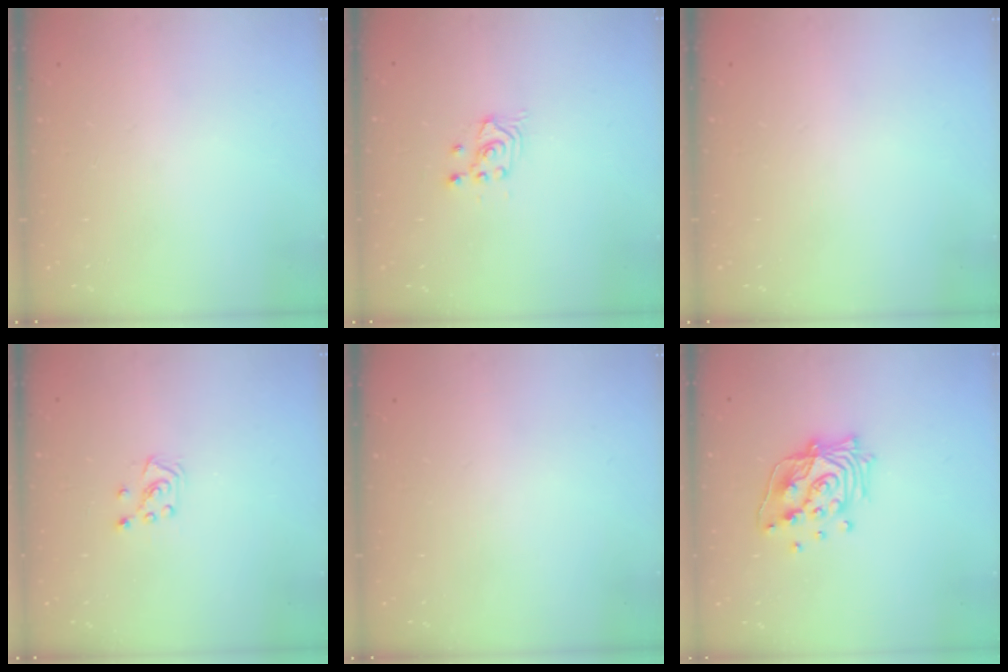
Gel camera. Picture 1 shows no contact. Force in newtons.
{"total": 2.6, "press": 2.6, "slide": 0.1}
{"total": 0.0}
{"total": 4.7, "press": 4.7, "slide": 0.5}
{"total": 0.0}
{"total": 15.9, "press": 15.9, "slide": 1.3}